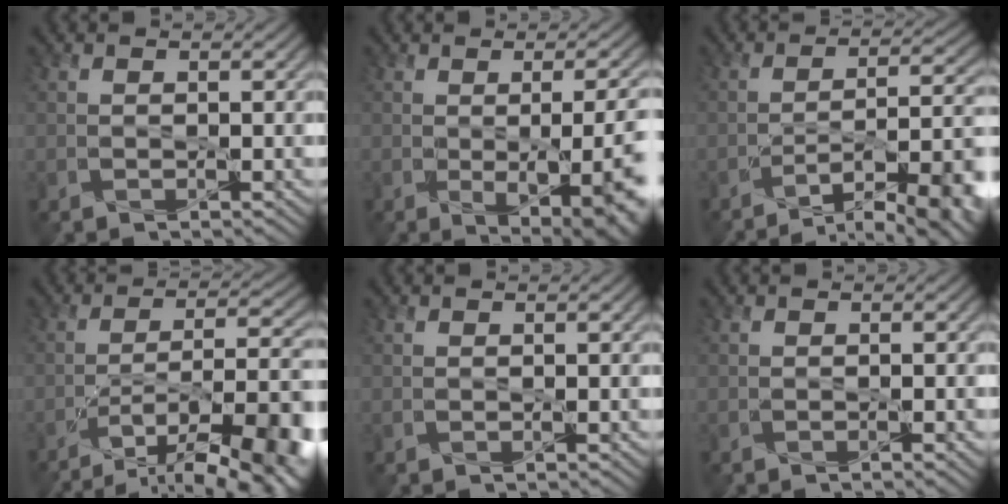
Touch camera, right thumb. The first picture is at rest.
{"total": 10.5, "force": [-1.8, 4.7, 9.2], "torque": [-0.098, -0.027, 0.012]}
{"total": 13.0, "force": [-8.5, 3.8, 9.0], "torque": [-0.119, 0.006, -0.120]}
{"total": 15.1, "force": [-9.7, 4.3, 10.7], "torque": [-0.155, -0.005, -0.147]}
{"total": 0.0}
{"total": 0.8, "force": [-0.4, 0.1, 0.7], "torque": [-0.010, 0.000, -0.007]}